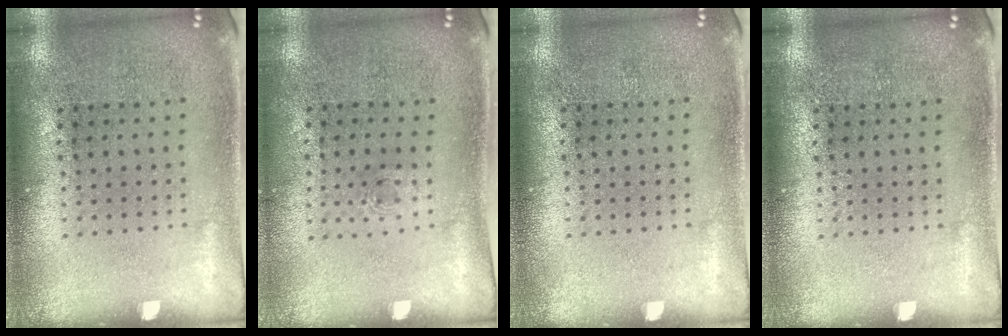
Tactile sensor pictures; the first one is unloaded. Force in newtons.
{"total": 0.5, "press": 0.3, "slide": 0.4}
{"total": 0.0}
{"total": 0.0}